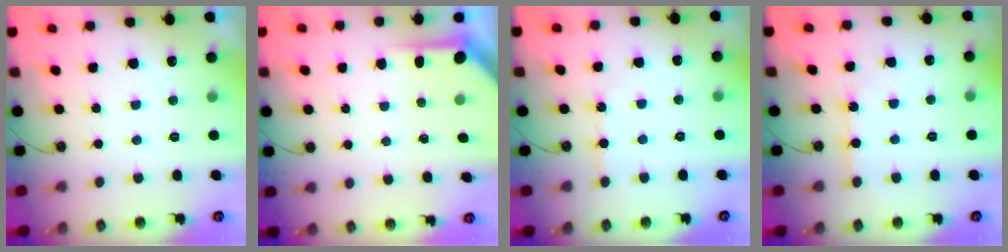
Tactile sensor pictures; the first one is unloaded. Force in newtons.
{"total": 3.7, "press": 3.6, "slide": 0.4}
{"total": 4.9, "press": 4.8, "slide": 0.4}
{"total": 4.0, "press": 4.0, "slide": 0.2}